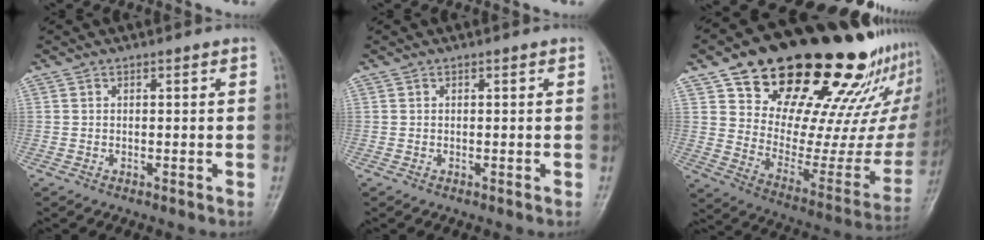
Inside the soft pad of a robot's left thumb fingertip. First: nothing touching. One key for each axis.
{"total": 0.0}
{"total": 31.9, "fx": 22.7, "fy": 12.9, "fz": 18.4, "tx": -0.234, "ty": -0.092, "tz": 0.332}